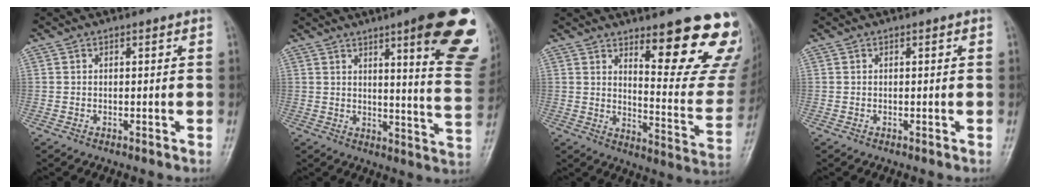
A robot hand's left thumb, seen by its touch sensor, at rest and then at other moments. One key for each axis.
{"total": 20.4, "fx": 10.7, "fy": 3.7, "fz": 17.0, "tx": -0.182, "ty": -0.052, "tz": 0.128}
{"total": 18.3, "fx": 11.4, "fy": 4.7, "fz": 13.5, "tx": -0.123, "ty": -0.091, "tz": 0.162}
{"total": 0.0}